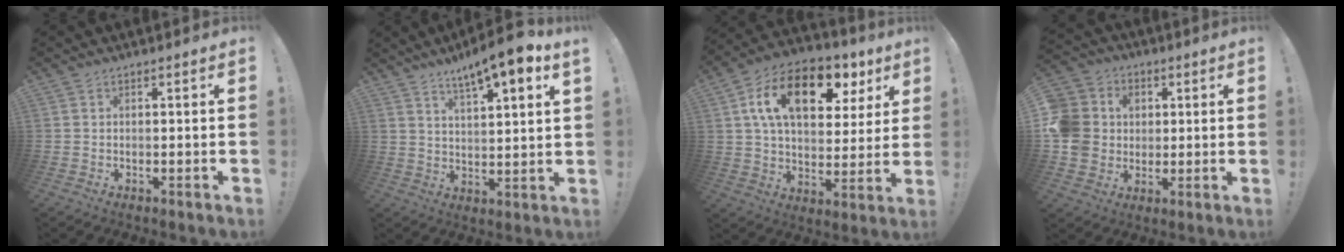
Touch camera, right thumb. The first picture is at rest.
{"total": 10.1, "force": [7.1, 1.0, 7.0], "torque": [-0.112, -0.041, 0.117]}
{"total": 18.6, "force": [8.3, 10.5, 13.0], "torque": [-0.219, -0.024, 0.143]}
{"total": 12.9, "force": [0.8, 11.8, 5.0], "torque": [-0.107, 0.008, 0.021]}